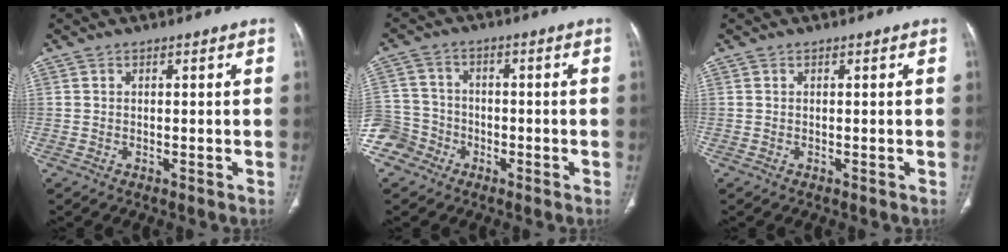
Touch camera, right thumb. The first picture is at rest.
{"total": 8.2, "force": [-4.5, 6.8, 0.9], "torque": [-0.007, 0.037, -0.089]}
{"total": 0.0}